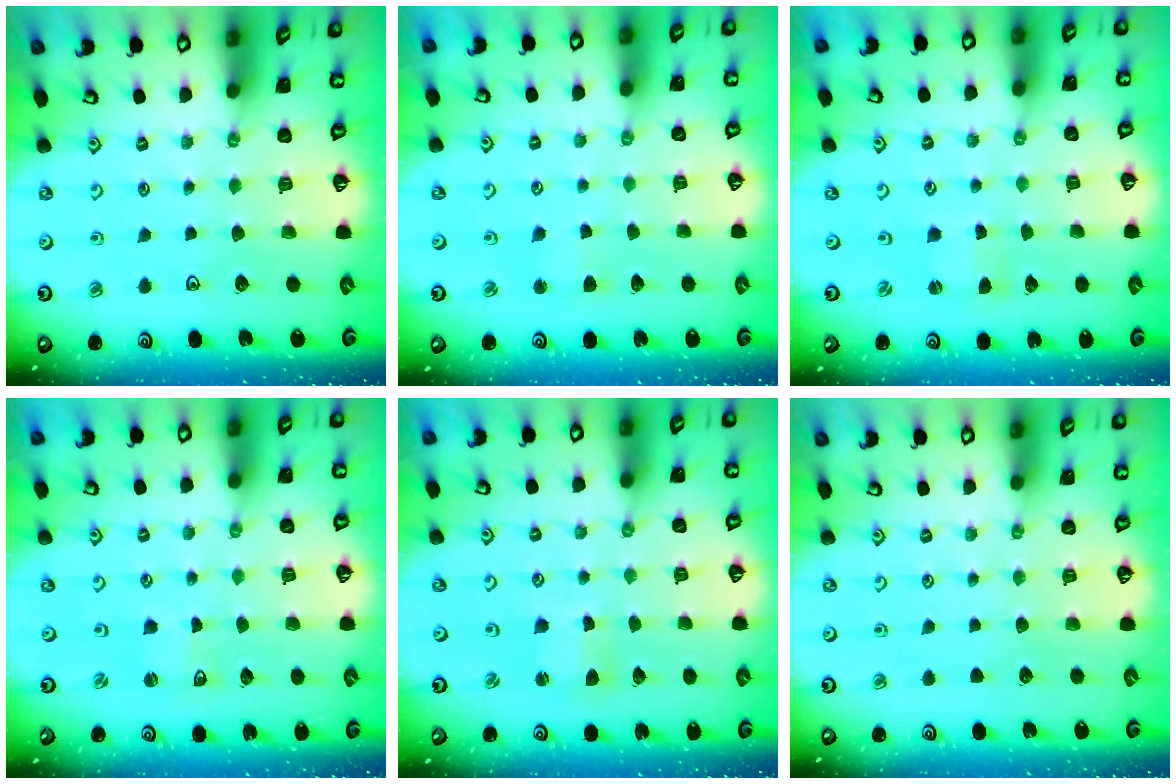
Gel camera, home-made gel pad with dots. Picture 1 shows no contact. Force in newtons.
{"total": 2.8, "press": 2.7, "slide": 0.4}
{"total": 0.0}
{"total": 1.2, "press": 1.2, "slide": 0.2}
{"total": 2.5, "press": 2.5, "slide": 0.3}
{"total": 0.0}